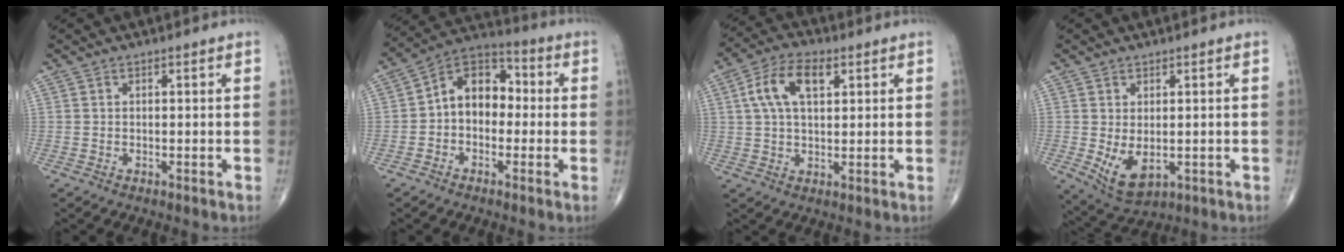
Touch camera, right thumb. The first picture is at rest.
{"total": 10.7, "force": [-0.5, 7.7, 7.4], "torque": [-0.082, 0.040, -0.028]}
{"total": 9.5, "force": [3.1, 5.0, 7.5], "torque": [-0.140, 0.011, 0.054]}
{"total": 6.6, "force": [-0.8, 3.7, 5.4], "torque": [-0.086, -0.010, 0.003]}